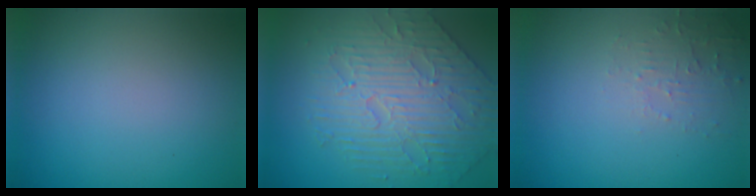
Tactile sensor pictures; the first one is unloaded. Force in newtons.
{"total": 5.1, "press": 4.8, "slide": 1.7}
{"total": 1.9, "press": 1.9, "slide": 0.3}